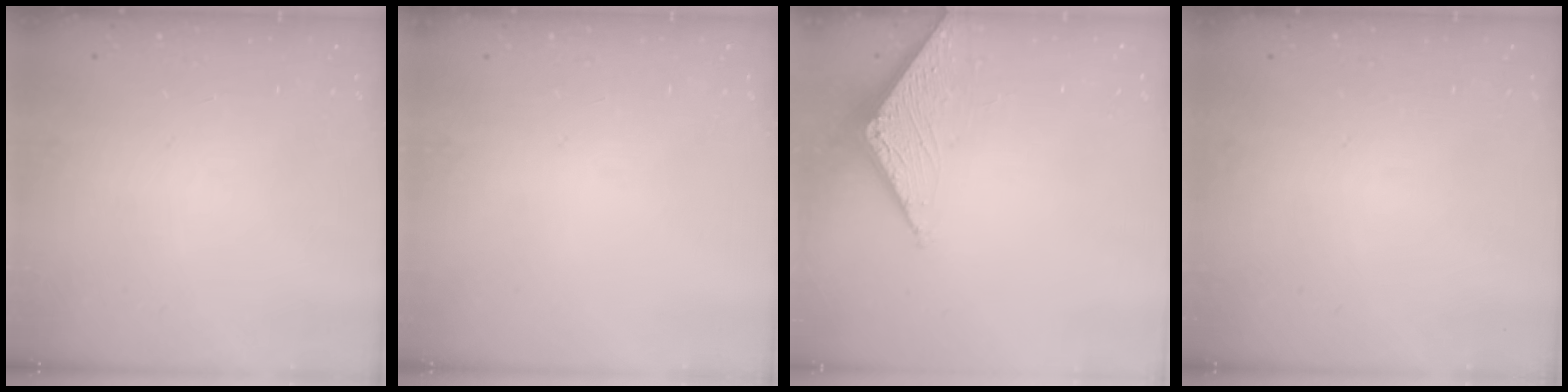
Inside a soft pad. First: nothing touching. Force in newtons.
{"total": 0.0}
{"total": 3.1, "press": 3.1, "slide": 0.4}
{"total": 0.0}